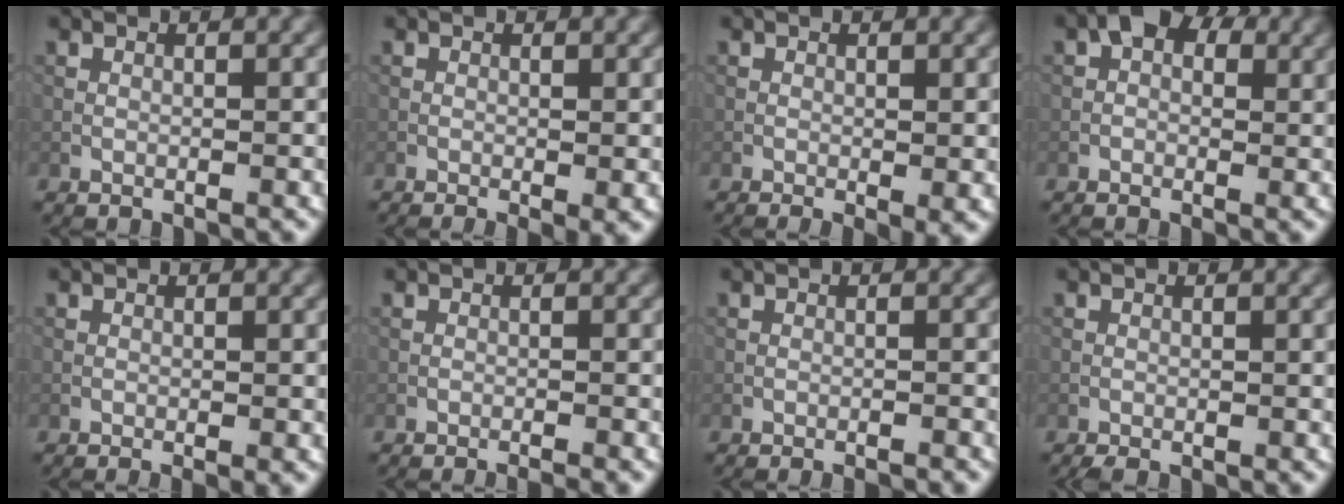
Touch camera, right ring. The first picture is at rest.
{"total": 2.1, "force": [-0.7, 0.5, 1.9], "torque": [-0.030, -0.005, -0.012]}
{"total": 2.4, "force": [-0.8, 0.6, 2.2], "torque": [-0.035, -0.006, -0.011]}
{"total": 3.4, "force": [1.2, 2.2, 2.3], "torque": [-0.024, 0.008, 0.004]}
{"total": 1.0, "force": [-0.4, 0.2, 0.9], "torque": [-0.011, -0.003, -0.007]}
{"total": 1.5, "force": [-1.1, 0.2, 1.0], "torque": [-0.011, 0.007, -0.024]}
{"total": 1.4, "force": [-1.2, 0.2, 0.7], "torque": [-0.007, 0.008, -0.026]}
{"total": 0.7, "force": [-0.6, 0.1, 0.3], "torque": [-0.005, -0.002, -0.012]}